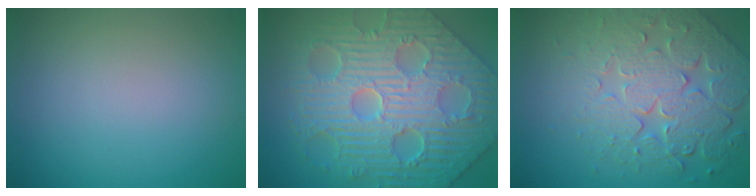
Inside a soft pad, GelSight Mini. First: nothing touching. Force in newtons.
{"total": 10.1, "press": 7.9, "slide": 6.2}
{"total": 7.5, "press": 5.9, "slide": 4.7}